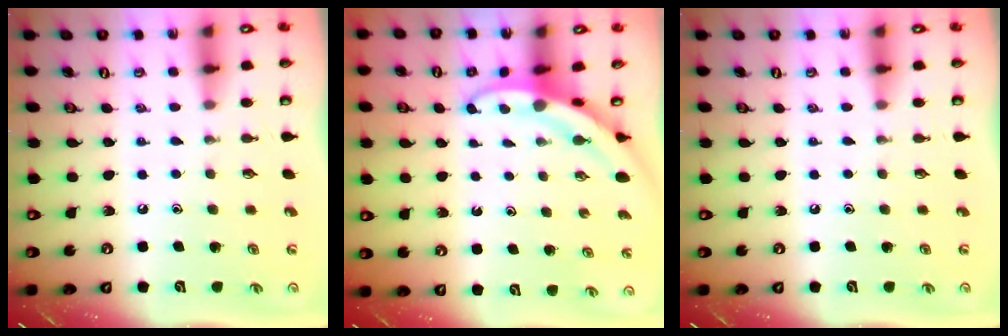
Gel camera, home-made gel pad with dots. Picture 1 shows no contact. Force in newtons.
{"total": 3.6, "press": 3.5, "slide": 0.4}
{"total": 0.0}